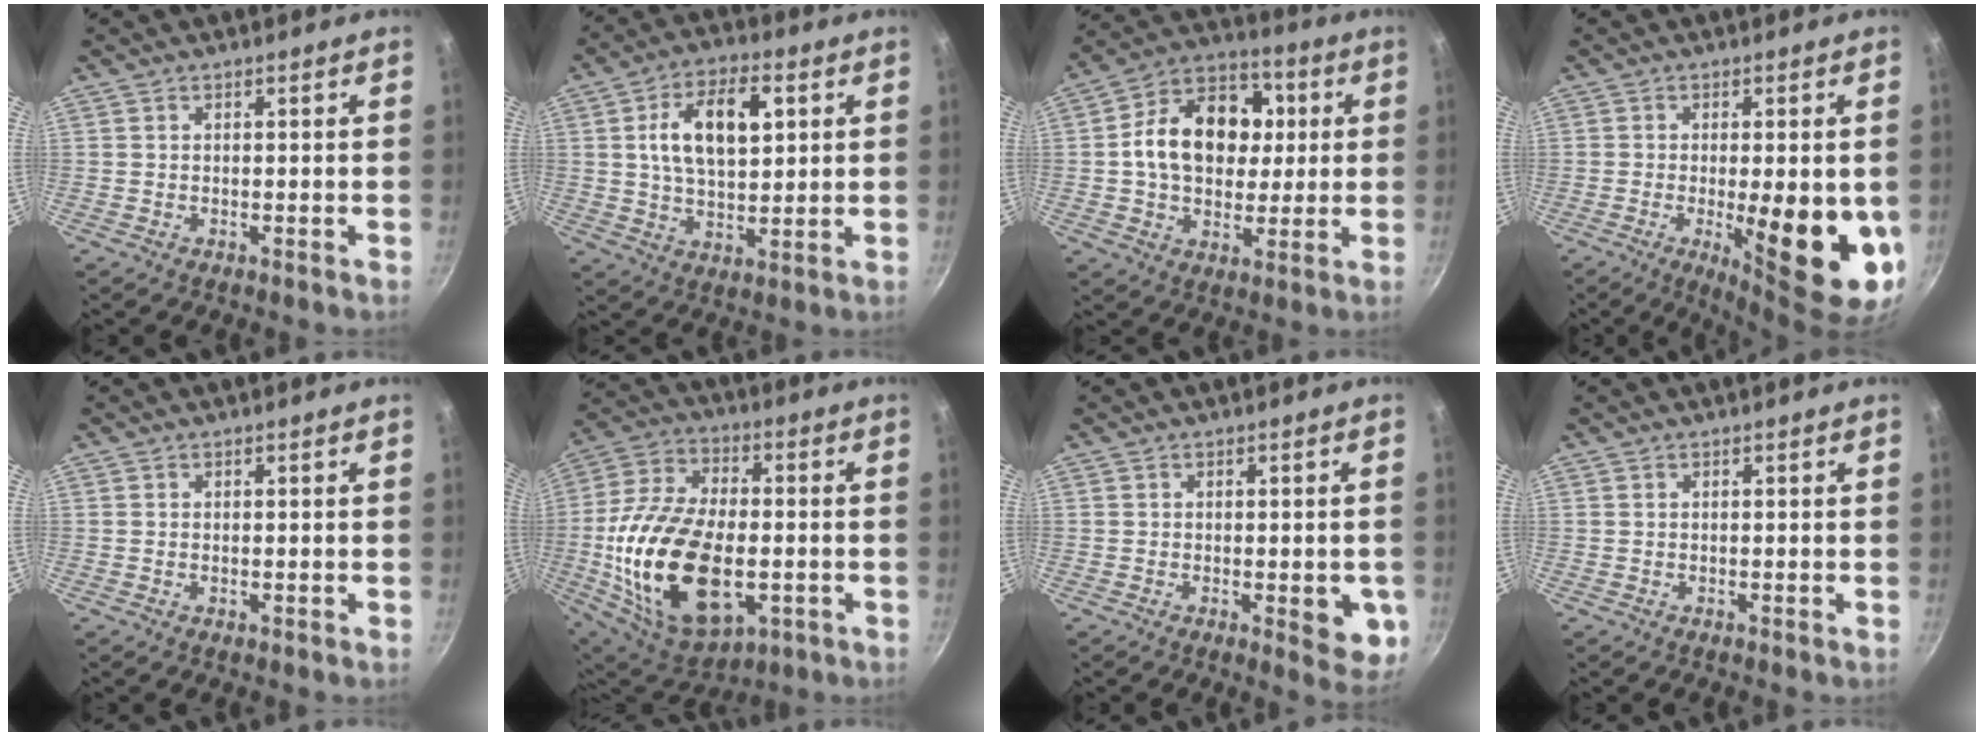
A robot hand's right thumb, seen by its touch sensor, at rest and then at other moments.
{"total": 13.3, "force": [3.3, 7.1, 10.8], "torque": [-0.171, 0.000, 0.057]}
{"total": 17.5, "force": [1.7, 12.8, 11.9], "torque": [-0.157, 0.021, 0.023]}
{"total": 17.0, "force": [-3.6, 5.4, 15.8], "torque": [-0.172, -0.022, -0.029]}
{"total": 0.0}
{"total": 26.6, "force": [-4.6, 15.0, 21.5], "torque": [-0.408, 0.006, -0.055]}
{"total": 6.7, "force": [-1.7, 2.6, 5.9], "torque": [-0.051, -0.008, -0.016]}
{"total": 0.0}